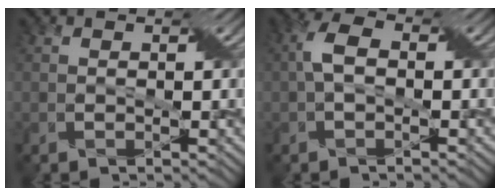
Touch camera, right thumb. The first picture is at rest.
{"total": 3.4, "force": [-0.1, 1.9, 2.8], "torque": [-0.066, 0.012, -0.006]}